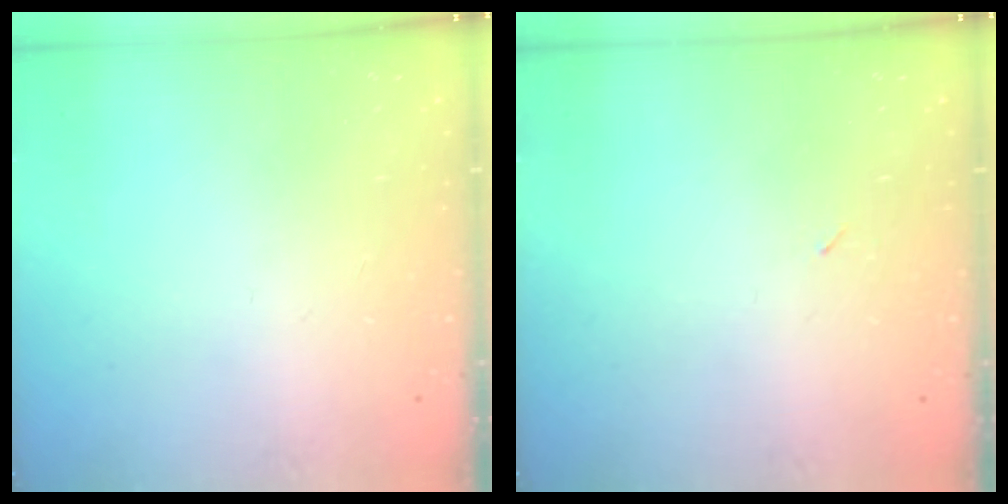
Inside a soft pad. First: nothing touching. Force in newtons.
{"total": 2.1, "press": 1.9, "slide": 1.0}